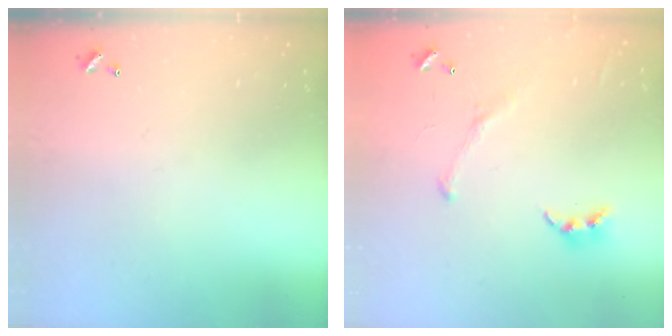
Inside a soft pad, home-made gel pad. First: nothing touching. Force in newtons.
{"total": 2.3, "press": 2.3, "slide": 0.5}